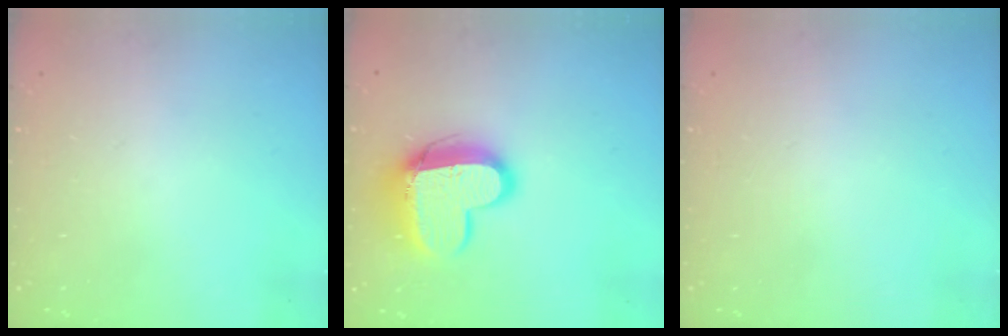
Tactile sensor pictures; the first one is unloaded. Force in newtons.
{"total": 14.4, "press": 14.3, "slide": 1.4}
{"total": 0.0}